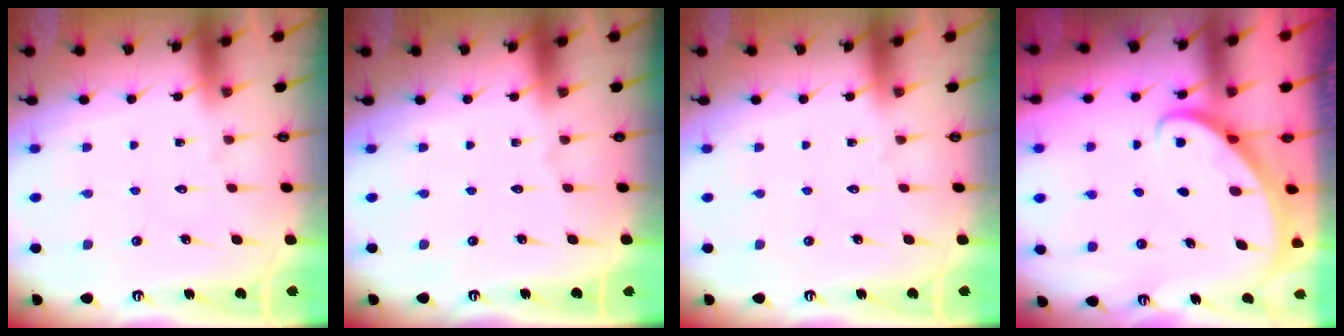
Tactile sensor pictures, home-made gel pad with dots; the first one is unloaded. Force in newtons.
{"total": 0.0}
{"total": 0.0}
{"total": 2.6, "press": 2.6, "slide": 0.2}